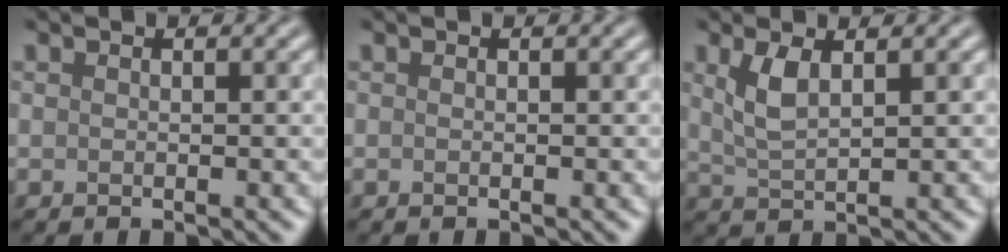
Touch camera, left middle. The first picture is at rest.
{"total": 0.0}
{"total": 2.9, "force": [1.2, 1.1, 2.3], "torque": [-0.056, -0.003, 0.029]}